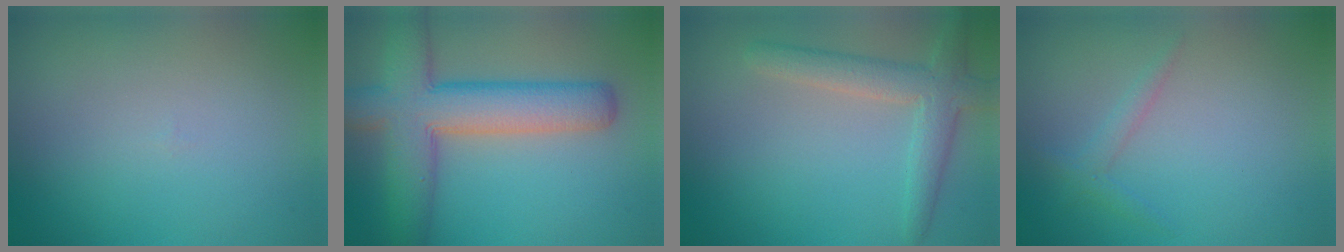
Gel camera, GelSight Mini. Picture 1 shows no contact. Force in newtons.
{"total": 8.3, "press": 8.3, "slide": 0.3}
{"total": 3.6, "press": 3.6, "slide": 0.1}
{"total": 1.2, "press": 1.2, "slide": 0.1}